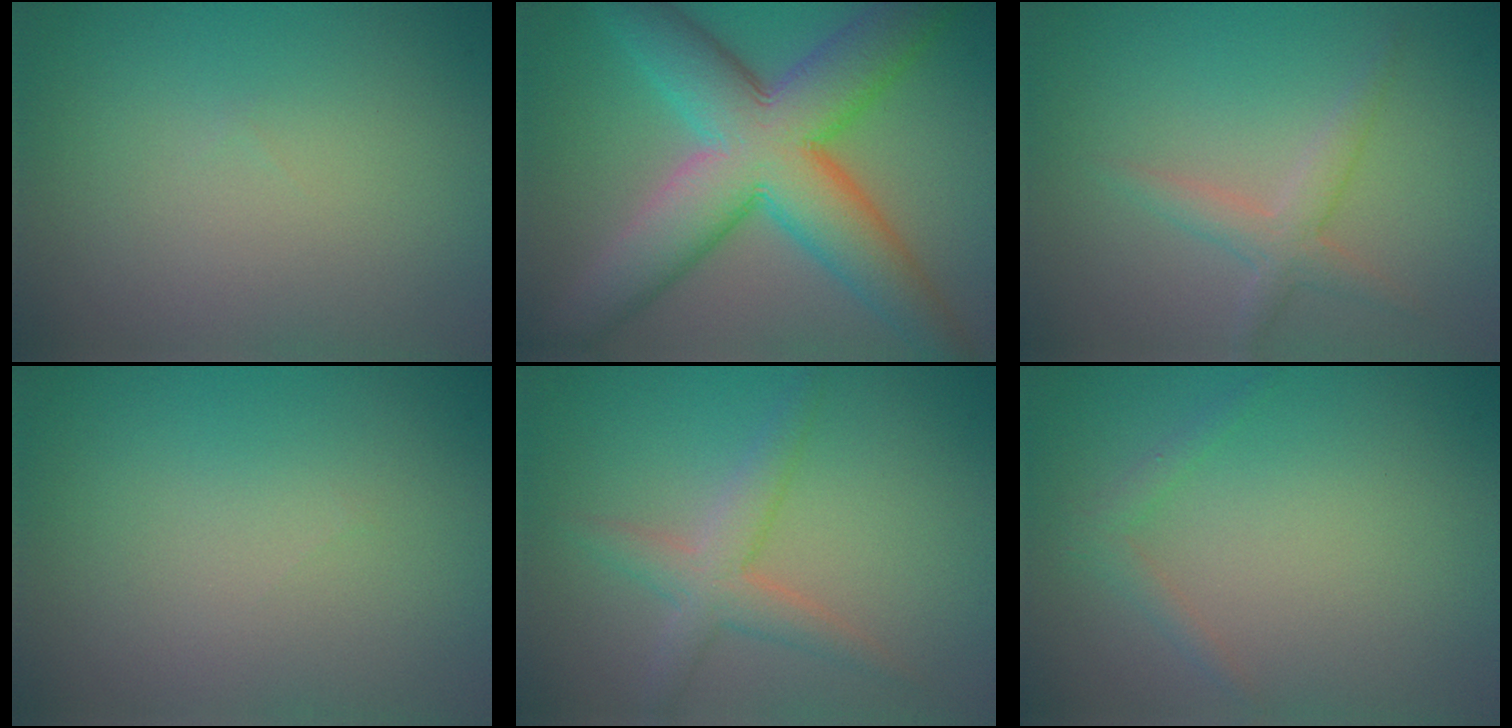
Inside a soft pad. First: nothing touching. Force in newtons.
{"total": 11.9, "press": 11.9, "slide": 0.3}
{"total": 2.2, "press": 2.2, "slide": 0.1}
{"total": 0.0}
{"total": 3.0, "press": 3.0, "slide": 0.2}
{"total": 1.2, "press": 1.2, "slide": 0.1}